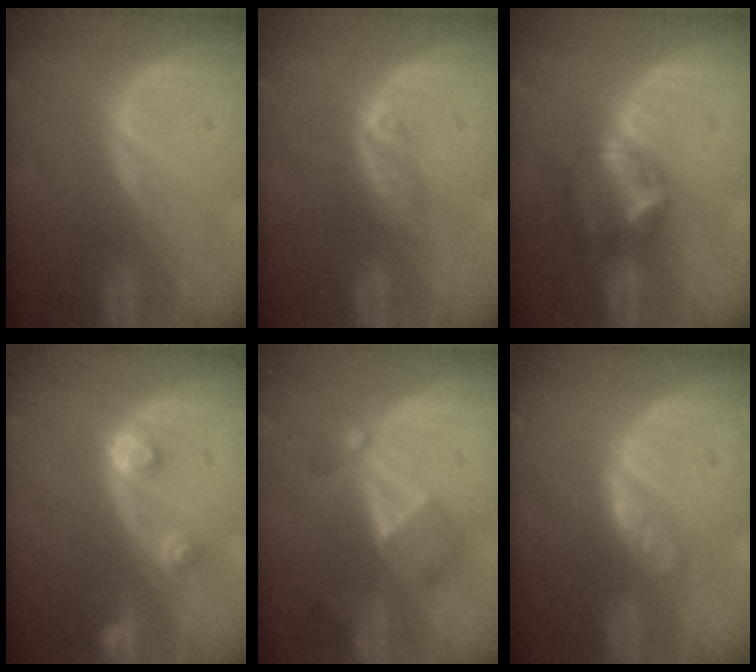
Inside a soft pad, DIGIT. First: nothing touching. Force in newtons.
{"total": 2.2, "press": 1.9, "slide": 1.0}
{"total": 5.7, "press": 5.4, "slide": 1.9}
{"total": 3.0, "press": 2.8, "slide": 1.0}
{"total": 5.5, "press": 5.2, "slide": 1.7}
{"total": 3.4, "press": 3.4, "slide": 0.2}